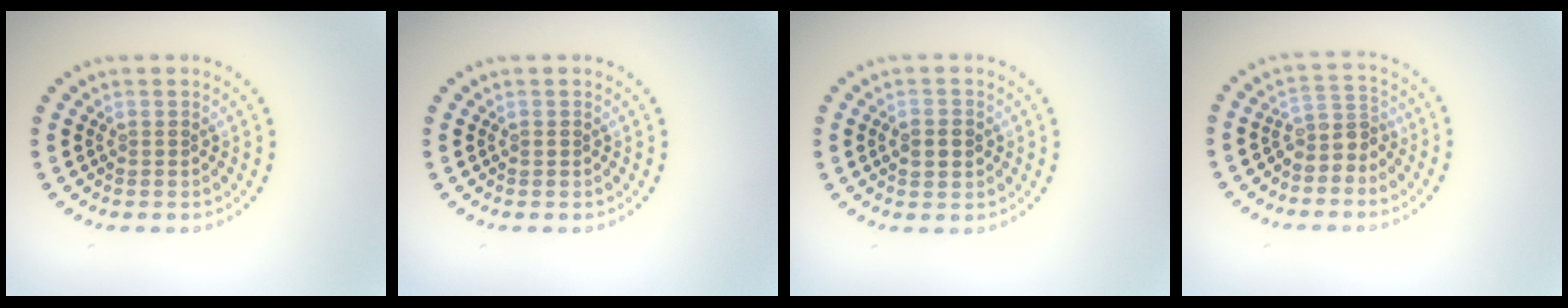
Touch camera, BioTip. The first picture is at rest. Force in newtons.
{"total": 0.5, "press": 0.4, "slide": 0.3}
{"total": 2.2, "press": 2.1, "slide": 0.3}
{"total": 2.6, "press": 2.0, "slide": 1.6}